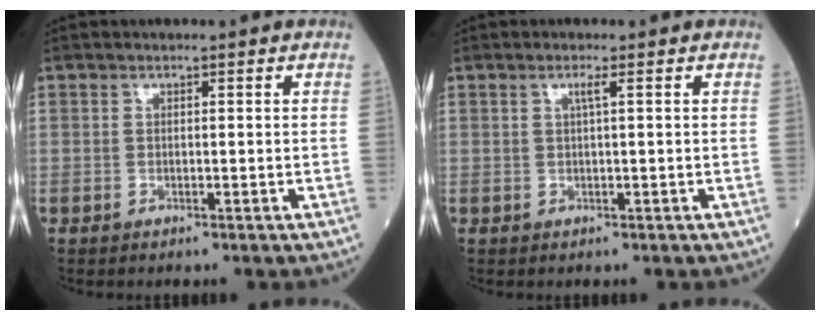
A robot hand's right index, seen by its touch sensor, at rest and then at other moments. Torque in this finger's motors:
{"motor_torque": [0.10, 0.03, 0.08, 0.03]}